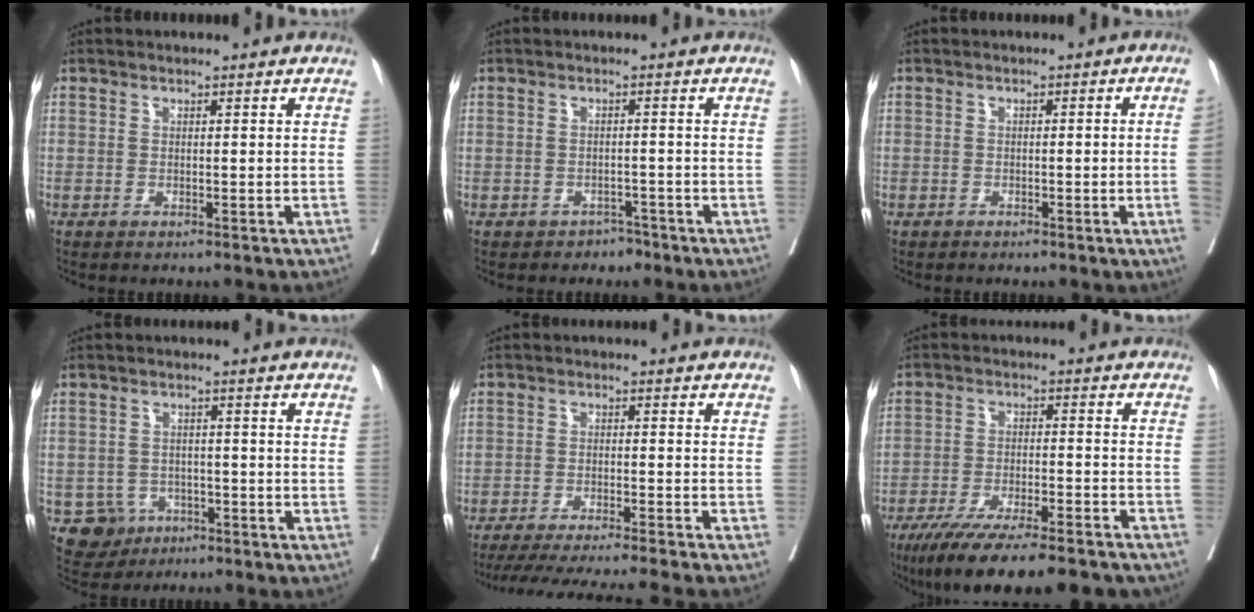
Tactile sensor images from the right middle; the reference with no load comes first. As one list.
[{"total": 1.4, "force": [-1.2, 0.8, -0.2], "torque": [0.002, 0.005, -0.020]}, {"total": 3.1, "force": [-0.5, -1.1, 2.9], "torque": [-0.038, 0.001, -0.008]}, {"total": 4.1, "force": [-1.9, 3.6, 0.4], "torque": [-0.003, 0.009, -0.026]}, {"total": 15.5, "force": [-13.9, -1.9, 6.6], "torque": [-0.093, -0.040, -0.205]}, {"total": 17.6, "force": [-14.2, 2.4, 10.1], "torque": [-0.139, -0.022, -0.217]}]